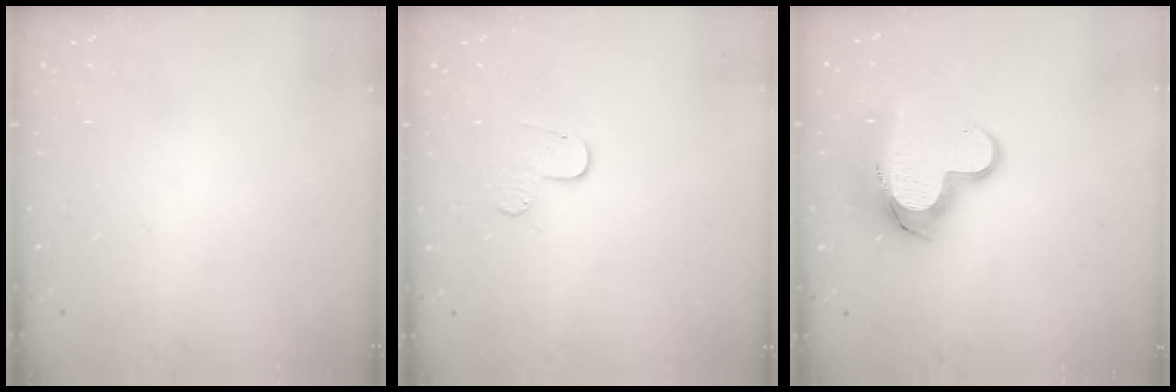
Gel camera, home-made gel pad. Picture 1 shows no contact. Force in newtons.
{"total": 6.5, "press": 6.5, "slide": 0.6}
{"total": 16.0, "press": 15.9, "slide": 1.3}